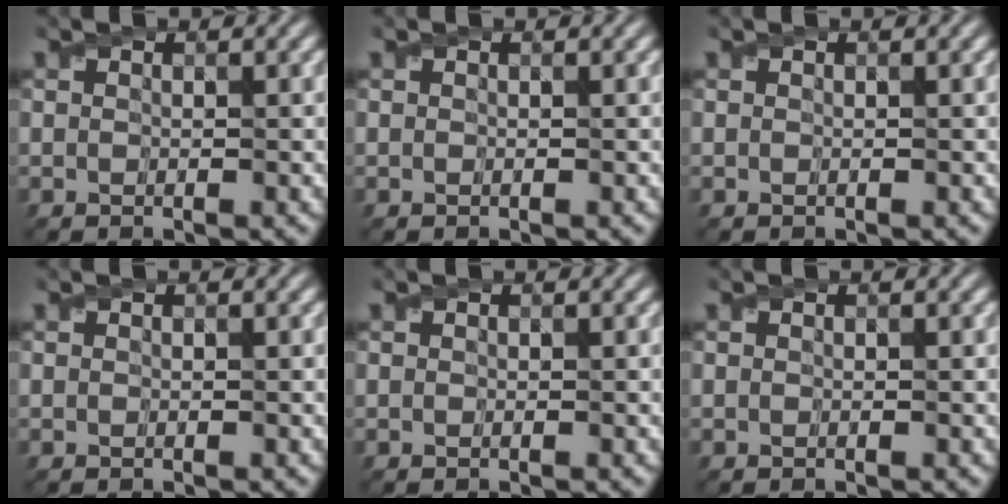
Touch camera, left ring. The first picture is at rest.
{"total": 0.0}
{"total": 0.0}
{"total": 0.0}
{"total": 0.0}
{"total": 0.0}